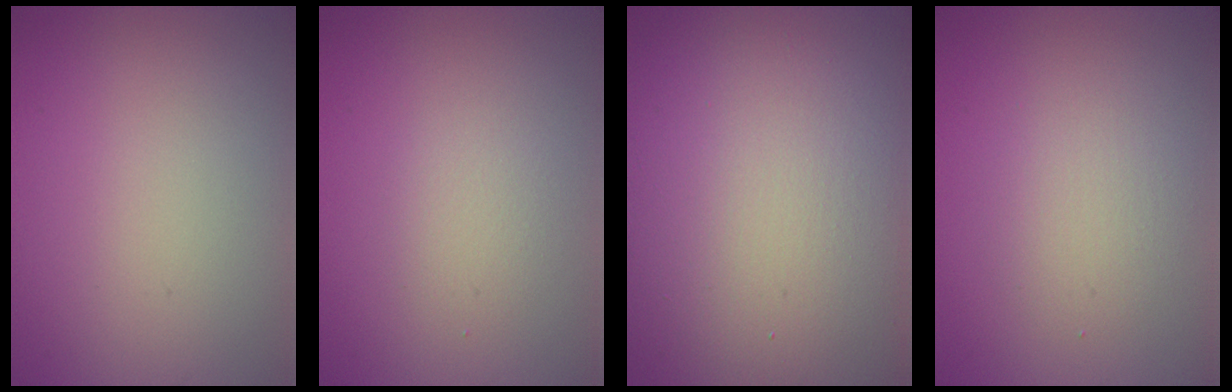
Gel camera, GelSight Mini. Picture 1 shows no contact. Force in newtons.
{"total": 1.6, "press": 1.6, "slide": 0.2}
{"total": 20.5, "press": 20.5, "slide": 1.3}
{"total": 2.2, "press": 2.2, "slide": 0.2}